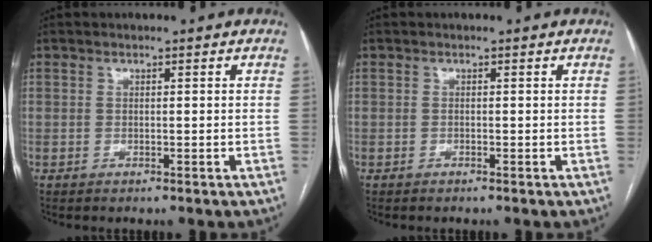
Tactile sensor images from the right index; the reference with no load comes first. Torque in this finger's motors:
{"motor_torque": [0.11, -0.01, -0.03, 0.00]}